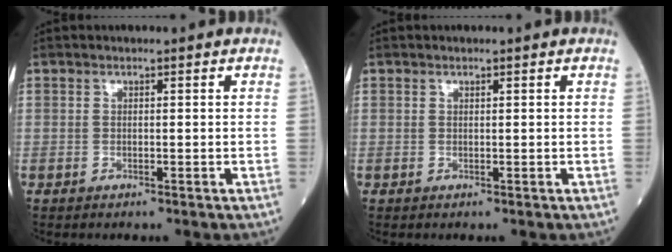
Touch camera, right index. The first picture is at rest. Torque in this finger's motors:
{"motor_torque": [0.03, 0.01, -0.09, -0.01]}